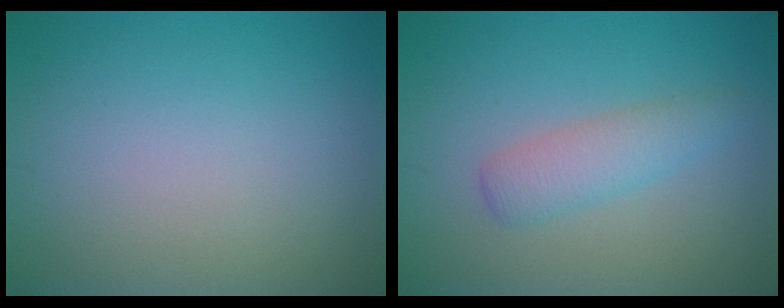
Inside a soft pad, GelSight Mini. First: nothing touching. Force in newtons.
{"total": 2.6, "press": 2.6, "slide": 0.0}